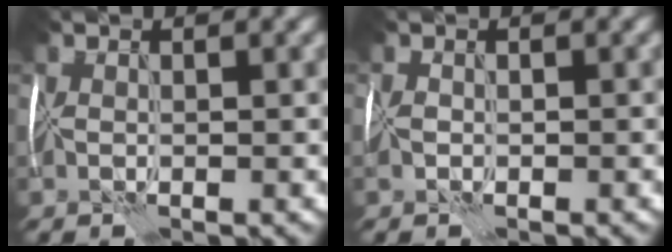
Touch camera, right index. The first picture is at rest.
{"total": 1.1, "force": [-0.6, 0.8, 0.4], "torque": [-0.010, -0.001, -0.018]}